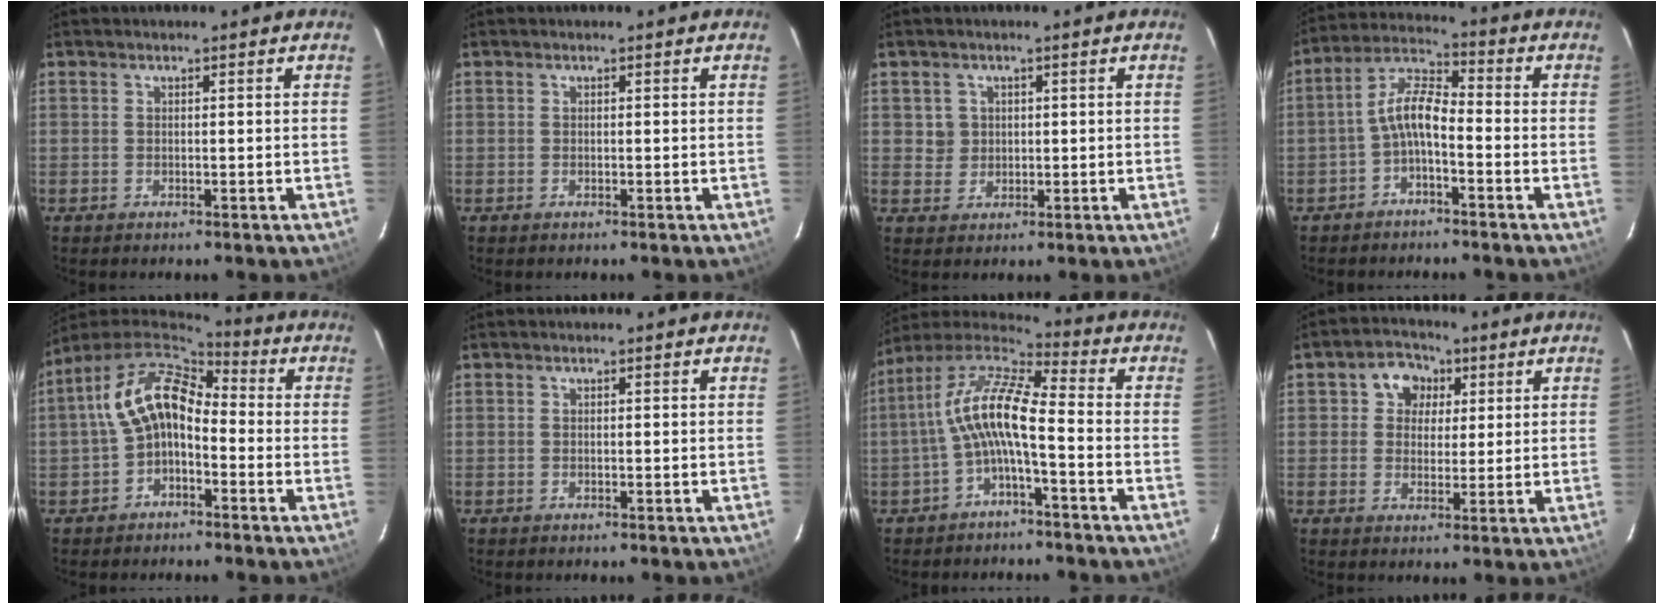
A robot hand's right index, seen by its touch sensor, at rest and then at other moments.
{"total": 0.0}
{"total": 3.0, "force": [0.8, 2.8, 0.3], "torque": [0.006, 0.014, 0.016]}
{"total": 5.0, "force": [-2.2, 2.1, 3.9], "torque": [-0.083, 0.019, -0.043]}
{"total": 10.7, "force": [-1.6, 7.0, 7.9], "torque": [-0.154, 0.027, -0.032]}
{"total": 0.0}
{"total": 11.2, "force": [-2.6, 2.4, 10.7], "torque": [-0.220, 0.018, -0.054]}
{"total": 6.4, "force": [2.1, 5.6, 2.4], "torque": [-0.033, 0.016, 0.033]}